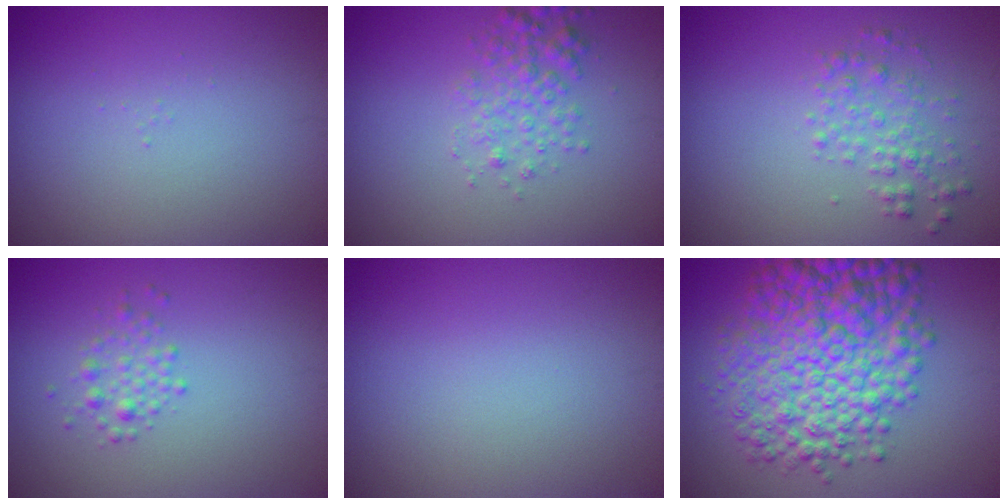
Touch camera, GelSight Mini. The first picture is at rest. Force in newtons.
{"total": 2.5, "press": 2.5, "slide": 0.0}
{"total": 2.2, "press": 2.2, "slide": 0.1}
{"total": 2.2, "press": 2.2, "slide": 0.0}
{"total": 0.0}
{"total": 10.5, "press": 10.5, "slide": 0.1}